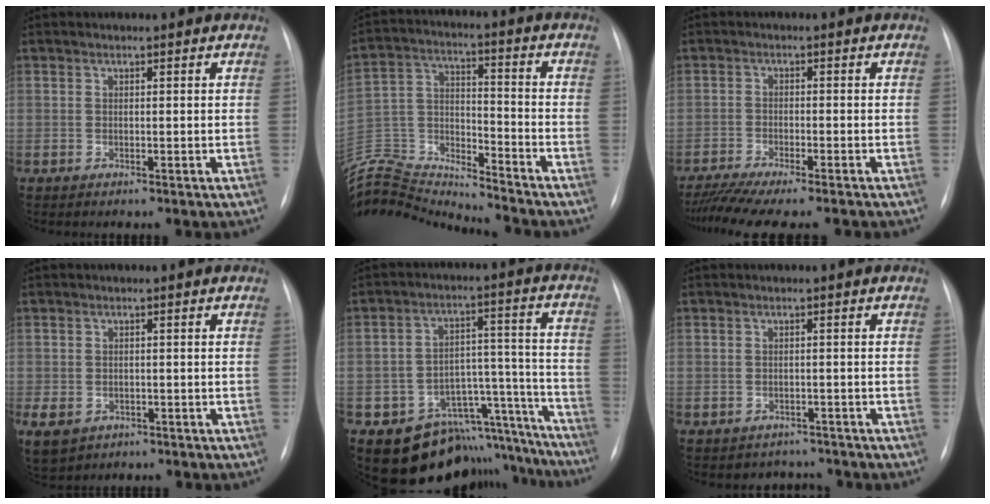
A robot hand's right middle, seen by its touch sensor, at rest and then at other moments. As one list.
[{"total": 17.7, "force": [-17.5, 0.6, 2.7], "torque": [-0.060, 0.036, -0.302]}, {"total": 11.4, "force": [-10.0, 0.6, 5.5], "torque": [-0.077, -0.014, -0.151]}, {"total": 9.2, "force": [-4.3, 7.4, 3.6], "torque": [-0.104, -0.001, -0.053]}, {"total": 15.9, "force": [-13.5, 8.0, 2.8], "torque": [-0.006, 0.092, -0.173]}, {"total": 3.0, "force": [-2.5, 1.5, -0.5], "torque": [0.001, 0.014, -0.033]}]